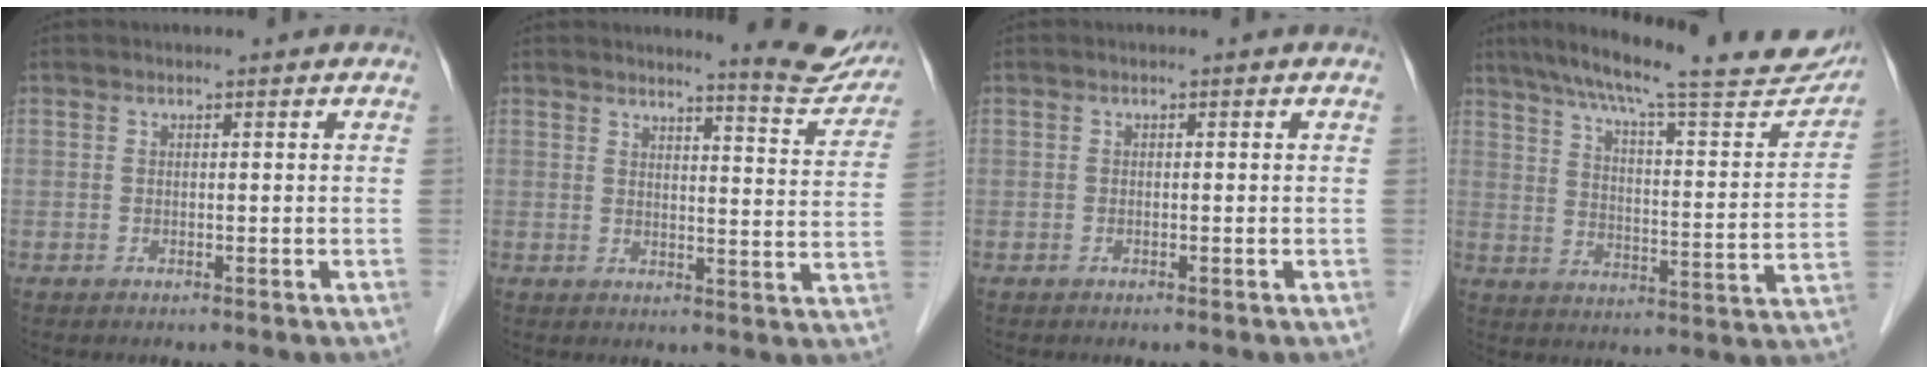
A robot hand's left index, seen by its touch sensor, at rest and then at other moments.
{"total": 9.2, "force": [8.8, 0.5, 2.6], "torque": [-0.024, -0.035, 0.093]}
{"total": 0.0}
{"total": 25.8, "force": [22.1, 3.5, 12.8], "torque": [-0.197, -0.027, 0.286]}